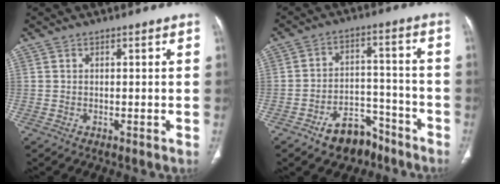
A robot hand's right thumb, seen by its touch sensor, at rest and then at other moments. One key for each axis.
{"total": 9.7, "fx": -6.7, "fy": 5.8, "fz": 4.0, "tx": -0.030, "ty": 0.065, "tz": -0.103}